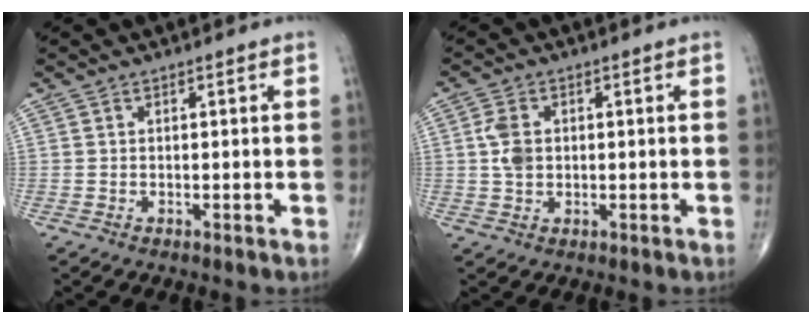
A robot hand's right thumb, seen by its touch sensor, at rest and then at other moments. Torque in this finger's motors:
{"motor_torque": [0.52, 1.04, 0.68, -0.14, 0.07]}